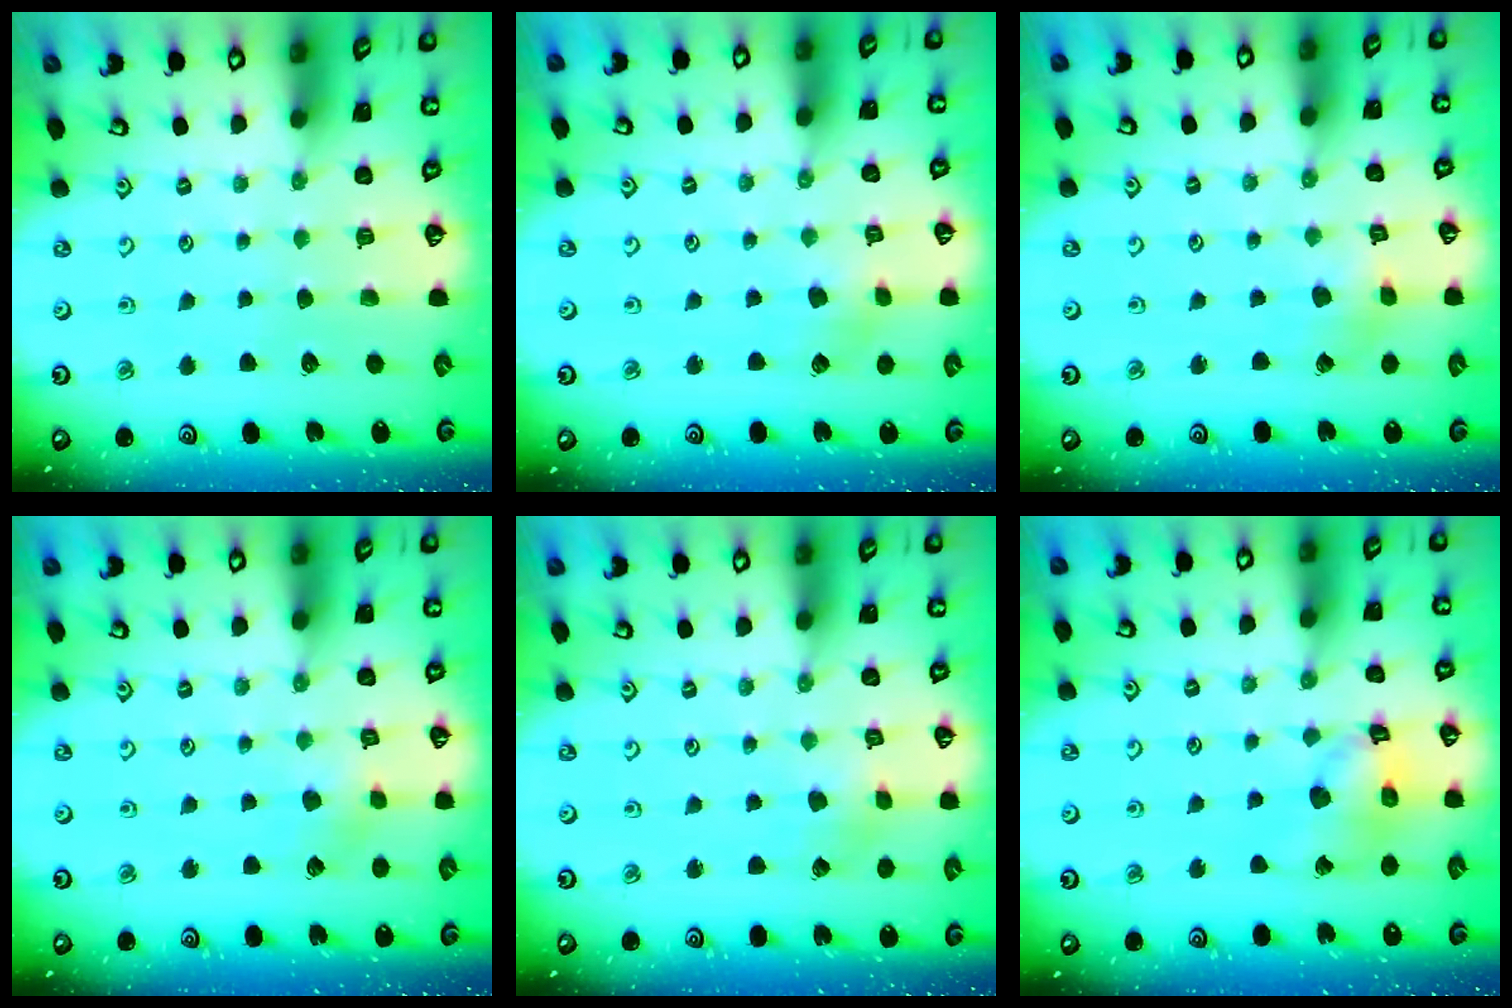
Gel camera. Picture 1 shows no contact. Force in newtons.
{"total": 4.9, "press": 4.9, "slide": 0.4}
{"total": 2.6, "press": 2.6, "slide": 0.1}
{"total": 3.2, "press": 3.2, "slide": 0.4}
{"total": 1.6, "press": 1.6, "slide": 0.2}
{"total": 13.3, "press": 13.2, "slide": 1.7}